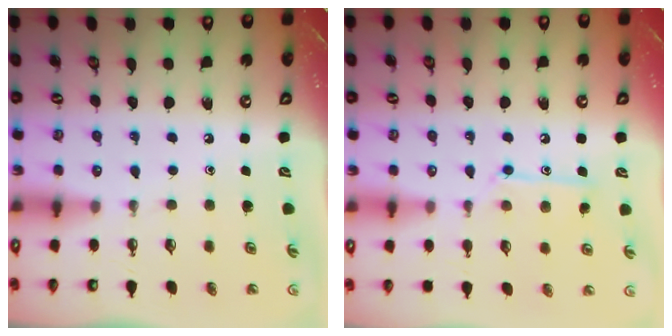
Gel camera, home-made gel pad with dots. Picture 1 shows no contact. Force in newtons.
{"total": 10.1, "press": 10.1, "slide": 0.8}